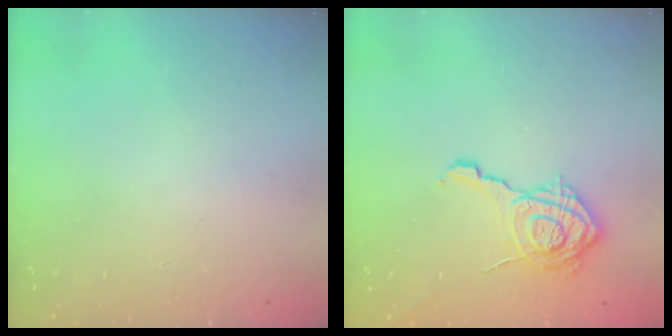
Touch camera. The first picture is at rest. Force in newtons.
{"total": 16.2, "press": 16.2, "slide": 0.7}